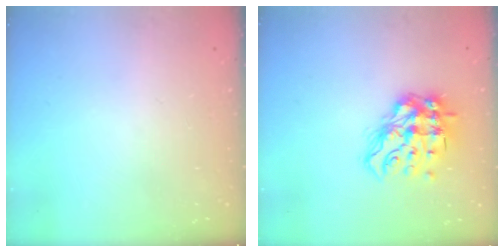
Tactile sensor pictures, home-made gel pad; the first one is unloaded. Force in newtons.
{"total": 14.6, "press": 14.5, "slide": 1.7}